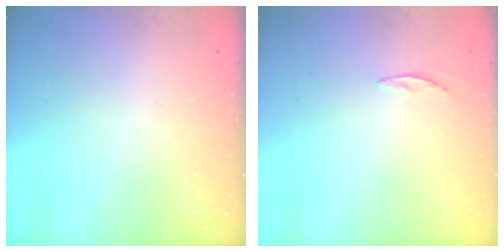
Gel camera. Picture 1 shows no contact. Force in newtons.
{"total": 3.3, "press": 3.3, "slide": 0.4}